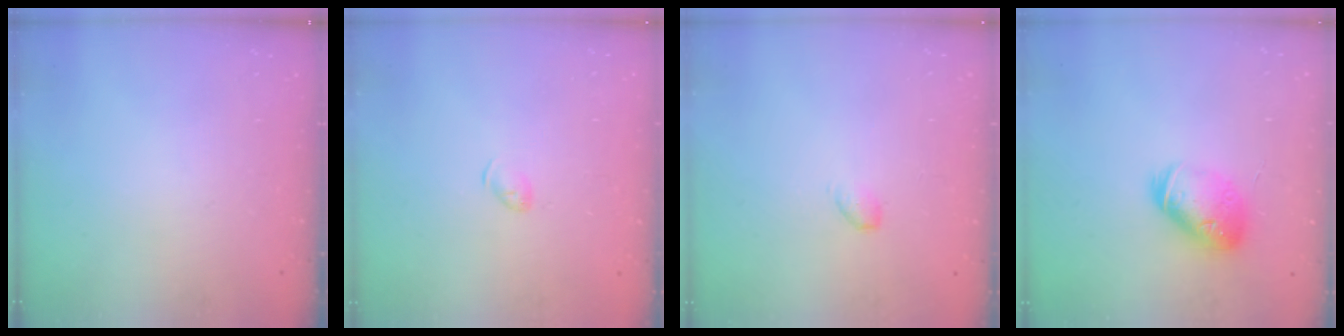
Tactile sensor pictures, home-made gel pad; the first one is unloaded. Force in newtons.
{"total": 4.0, "press": 3.9, "slide": 0.7}
{"total": 4.5, "press": 4.5, "slide": 0.5}
{"total": 14.2, "press": 14.1, "slide": 2.0}